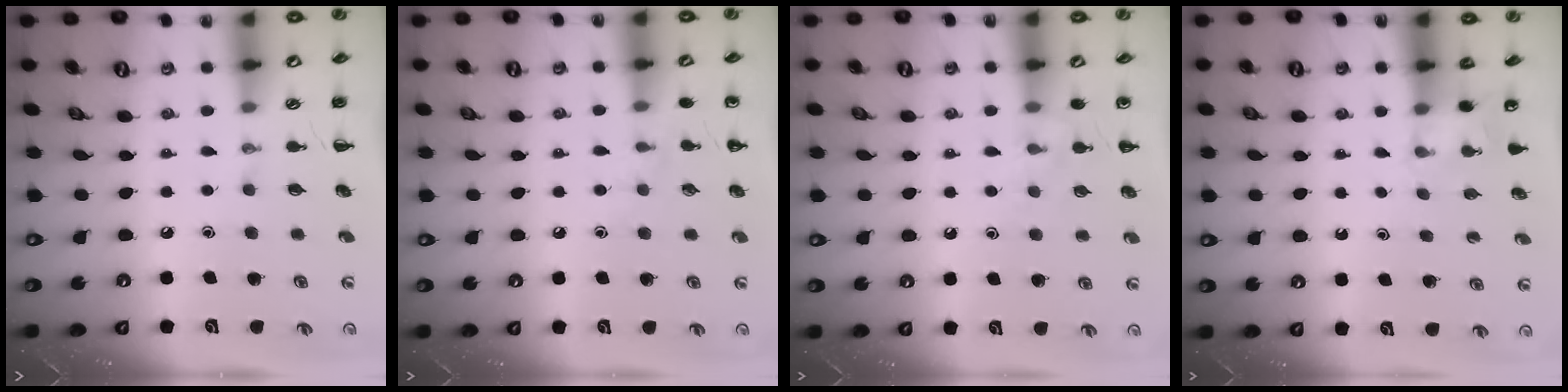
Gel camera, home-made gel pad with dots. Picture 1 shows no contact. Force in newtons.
{"total": 5.4, "press": 5.1, "slide": 1.9}
{"total": 7.9, "press": 7.7, "slide": 1.8}
{"total": 2.0, "press": 1.9, "slide": 0.6}